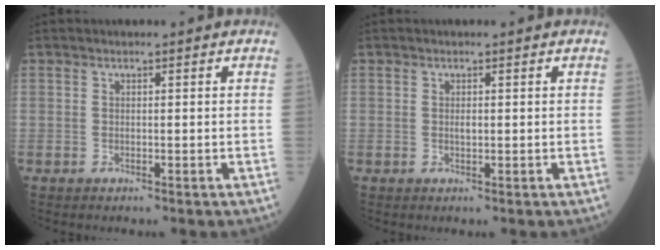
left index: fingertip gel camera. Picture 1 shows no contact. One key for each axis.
{"total": 0.8, "fx": 0.1, "fy": 0.3, "fz": 0.7, "tx": -0.016, "ty": -0.001, "tz": 0.003}